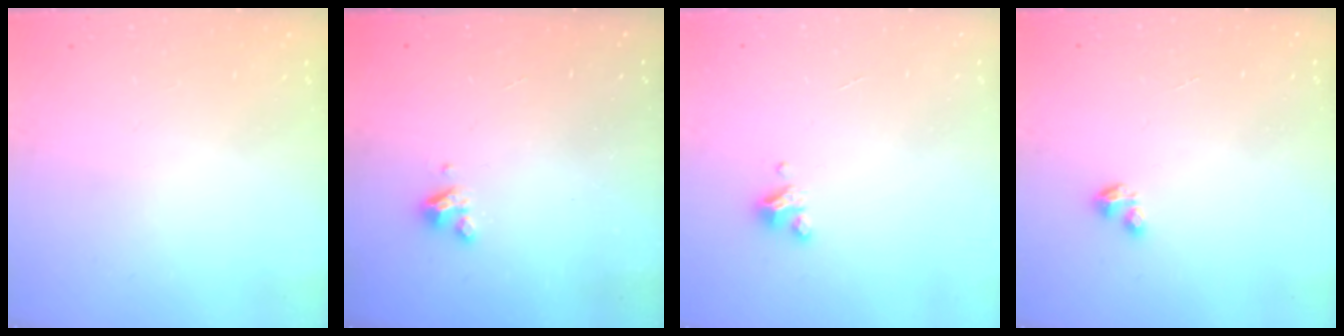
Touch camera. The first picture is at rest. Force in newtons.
{"total": 2.3, "press": 2.3, "slide": 0.2}
{"total": 2.9, "press": 2.9, "slide": 0.3}
{"total": 1.7, "press": 1.6, "slide": 0.3}